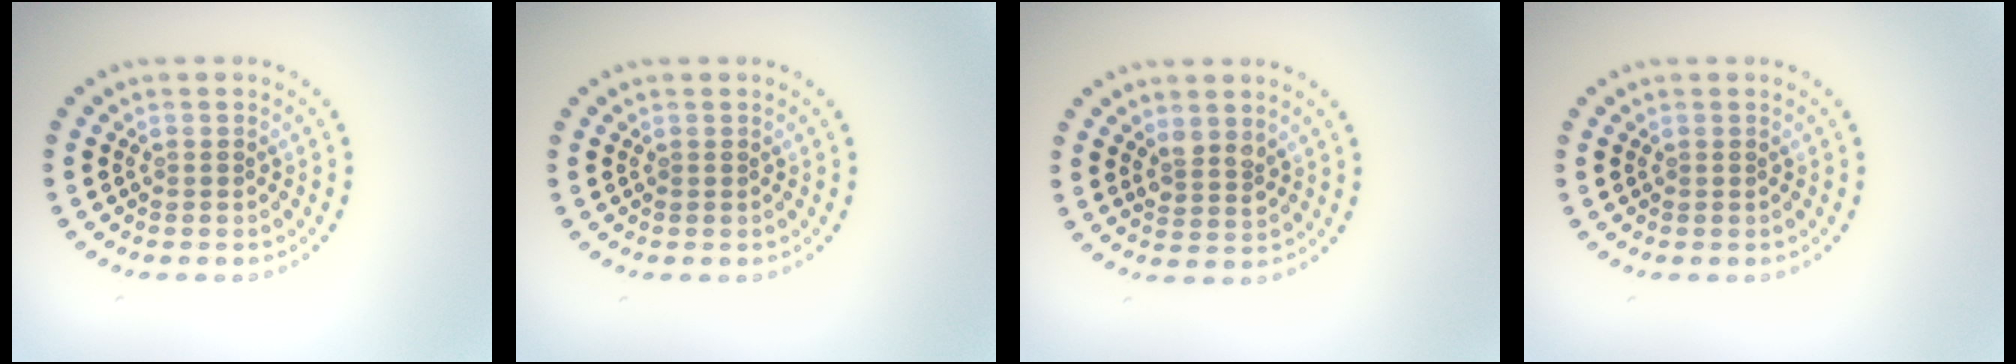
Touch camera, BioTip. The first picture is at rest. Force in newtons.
{"total": 0.0}
{"total": 1.8, "press": 1.6, "slide": 1.0}
{"total": 0.0}